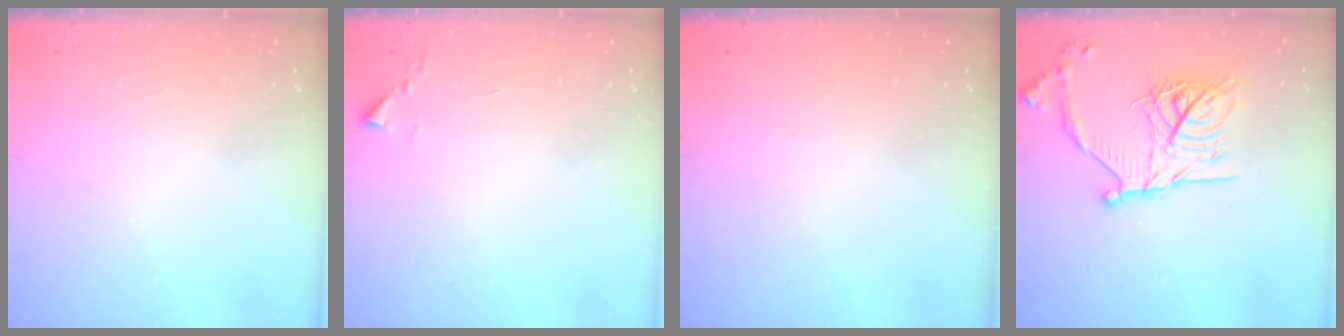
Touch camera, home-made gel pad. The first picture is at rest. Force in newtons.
{"total": 2.4, "press": 2.4, "slide": 0.3}
{"total": 0.0}
{"total": 19.4, "press": 19.3, "slide": 1.5}